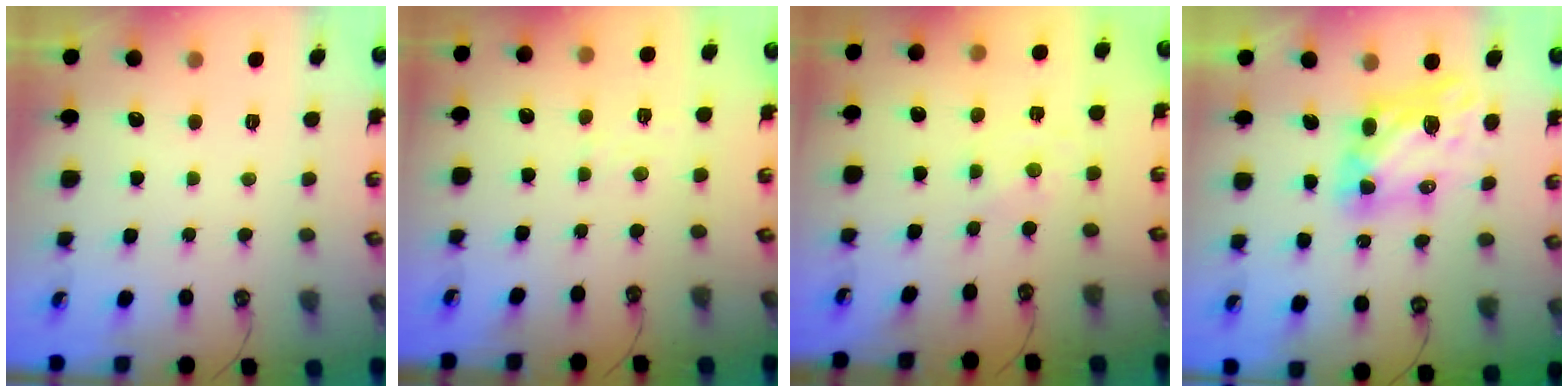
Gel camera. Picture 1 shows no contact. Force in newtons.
{"total": 2.5, "press": 2.5, "slide": 0.4}
{"total": 0.0}
{"total": 7.9, "press": 7.9, "slide": 0.6}